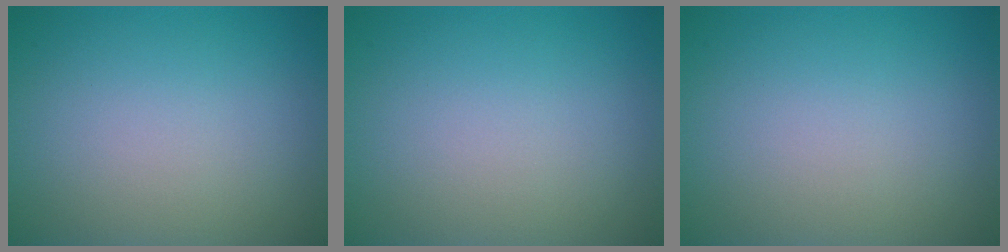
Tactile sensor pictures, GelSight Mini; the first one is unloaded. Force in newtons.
{"total": 0.0}
{"total": 0.0}